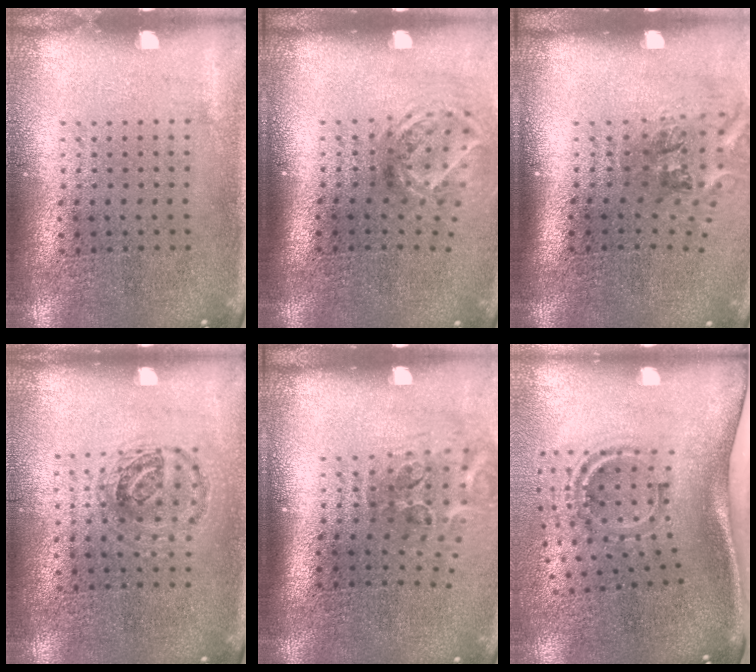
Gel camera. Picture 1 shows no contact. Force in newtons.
{"total": 1.9, "press": 1.3, "slide": 1.5}
{"total": 1.7, "press": 1.1, "slide": 1.2}
{"total": 1.0, "press": 1.0, "slide": 0.3}
{"total": 2.0, "press": 1.2, "slide": 1.6}
{"total": 1.9, "press": 1.2, "slide": 1.5}